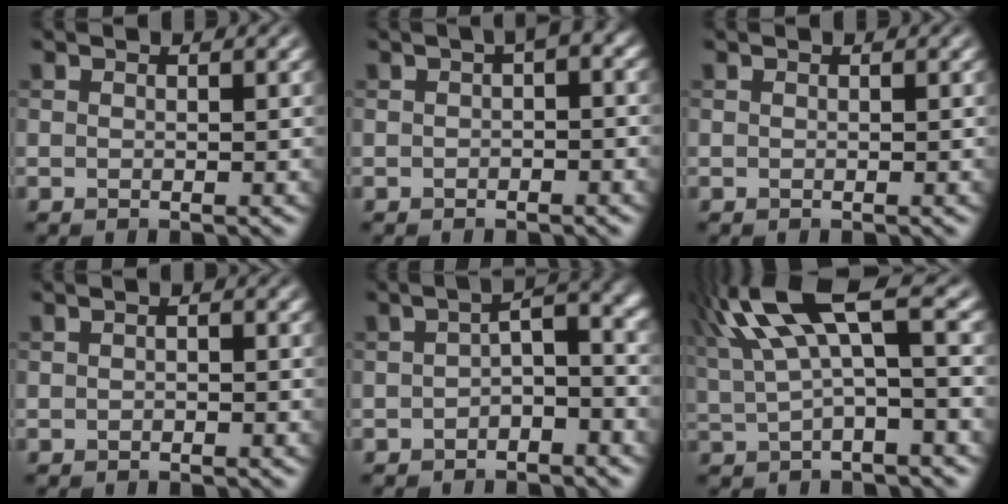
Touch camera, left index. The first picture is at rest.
{"total": 1.6, "force": [0.1, 0.6, 1.5], "torque": [-0.016, 0.011, -0.001]}
{"total": 0.0}
{"total": 0.6, "force": [-0.4, 0.2, 0.3], "torque": [-0.007, 0.003, -0.008]}
{"total": 4.0, "force": [-1.1, 1.7, 3.4], "torque": [-0.049, 0.011, -0.027]}
{"total": 8.0, "force": [3.1, 2.0, 7.1], "torque": [-0.144, 0.027, 0.055]}